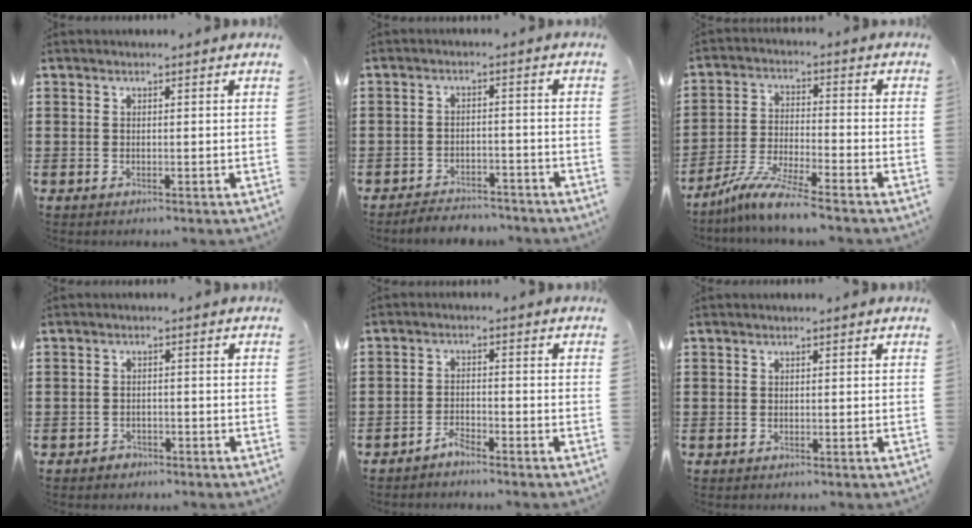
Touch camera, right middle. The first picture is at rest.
{"total": 3.5, "force": [-3.5, 0.4, -0.1], "torque": [-0.006, -0.001, -0.074]}
{"total": 7.6, "force": [-6.8, -0.3, 3.5], "torque": [-0.077, -0.013, -0.131]}
{"total": 1.5, "force": [-1.3, 0.6, 0.1], "torque": [-0.007, -0.001, -0.029]}
{"total": 2.3, "force": [-2.3, 0.1, 0.4], "torque": [-0.020, 0.000, -0.048]}
{"total": 0.0}